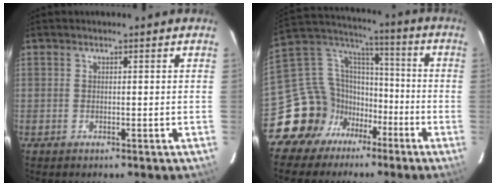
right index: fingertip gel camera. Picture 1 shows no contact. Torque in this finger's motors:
{"motor_torque": [0.77, -0.74, 0.02, -0.10]}